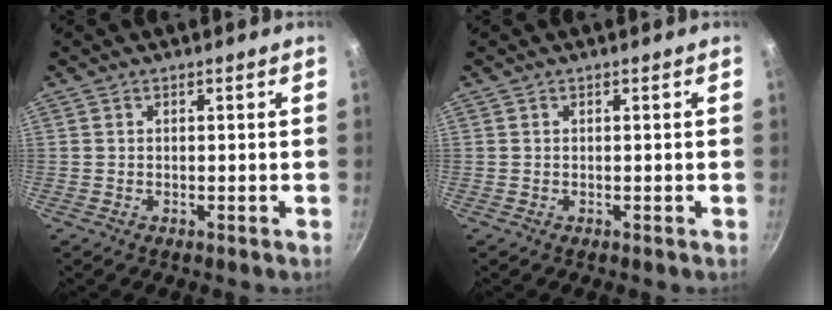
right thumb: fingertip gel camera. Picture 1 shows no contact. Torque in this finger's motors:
{"motor_torque": [-0.22, 0.22, -0.05, 0.22, 0.04]}